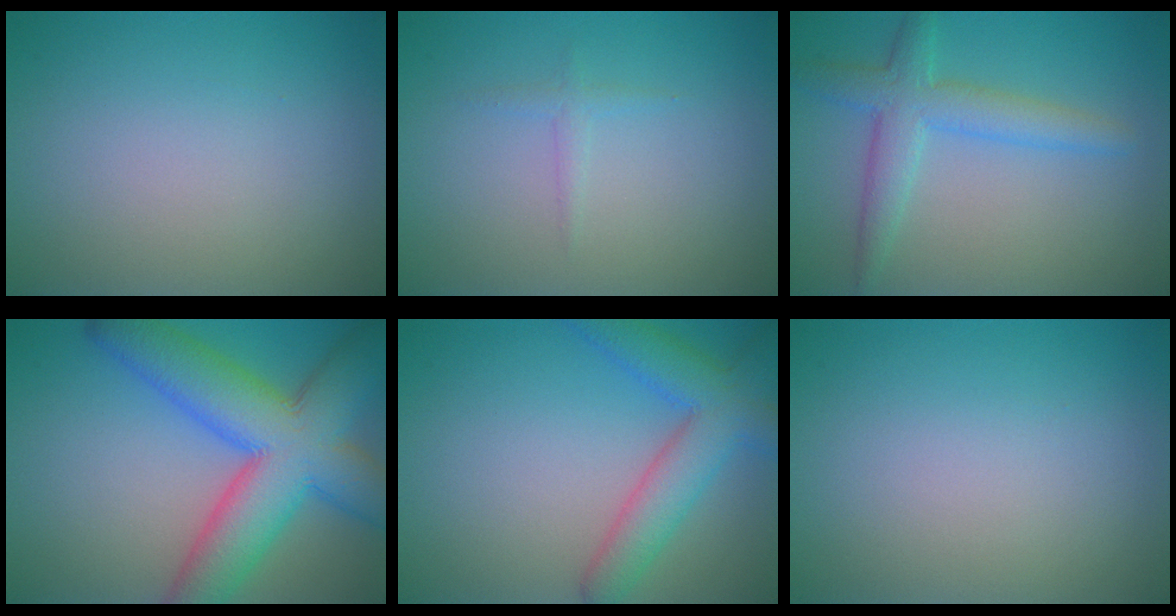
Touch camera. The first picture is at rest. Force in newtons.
{"total": 0.9, "press": 0.9, "slide": 0.0}
{"total": 4.0, "press": 4.0, "slide": 0.1}
{"total": 11.3, "press": 11.3, "slide": 0.4}
{"total": 5.5, "press": 5.5, "slide": 0.4}
{"total": 0.0}